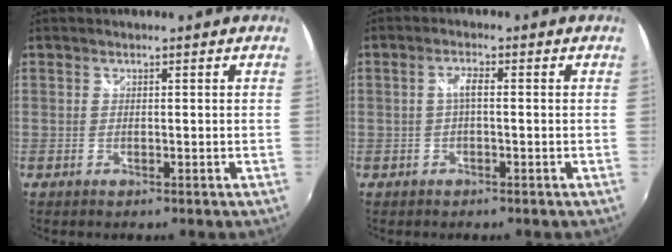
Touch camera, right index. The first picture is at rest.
{"total": 2.2, "force": [-0.1, 0.5, 2.1], "torque": [-0.042, 0.006, -0.003]}